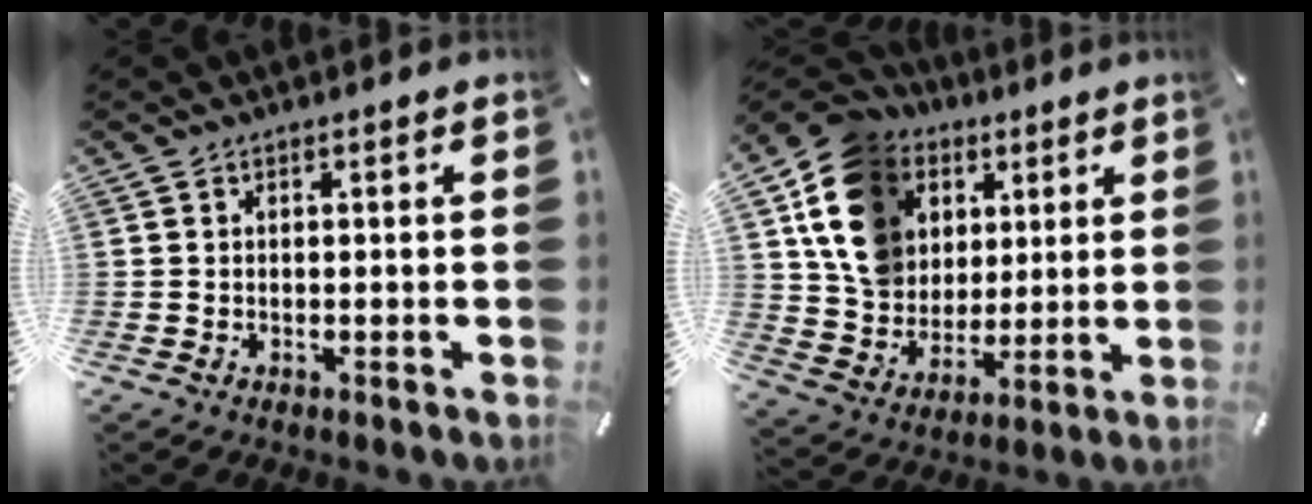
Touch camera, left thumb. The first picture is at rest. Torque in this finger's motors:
{"motor_torque": [0.83, 0.49, 1.80, -0.97, 0.57]}